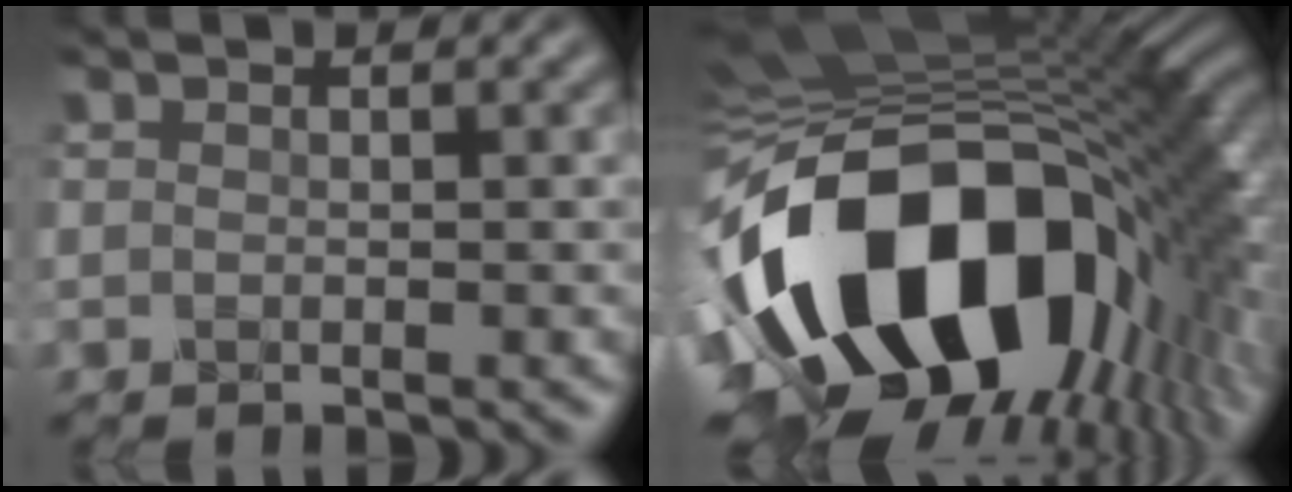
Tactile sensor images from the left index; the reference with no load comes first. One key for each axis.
{"total": 19.5, "fx": -4.3, "fy": 12.1, "fz": 14.7, "tx": -0.279, "ty": -0.017, "tz": -0.068}